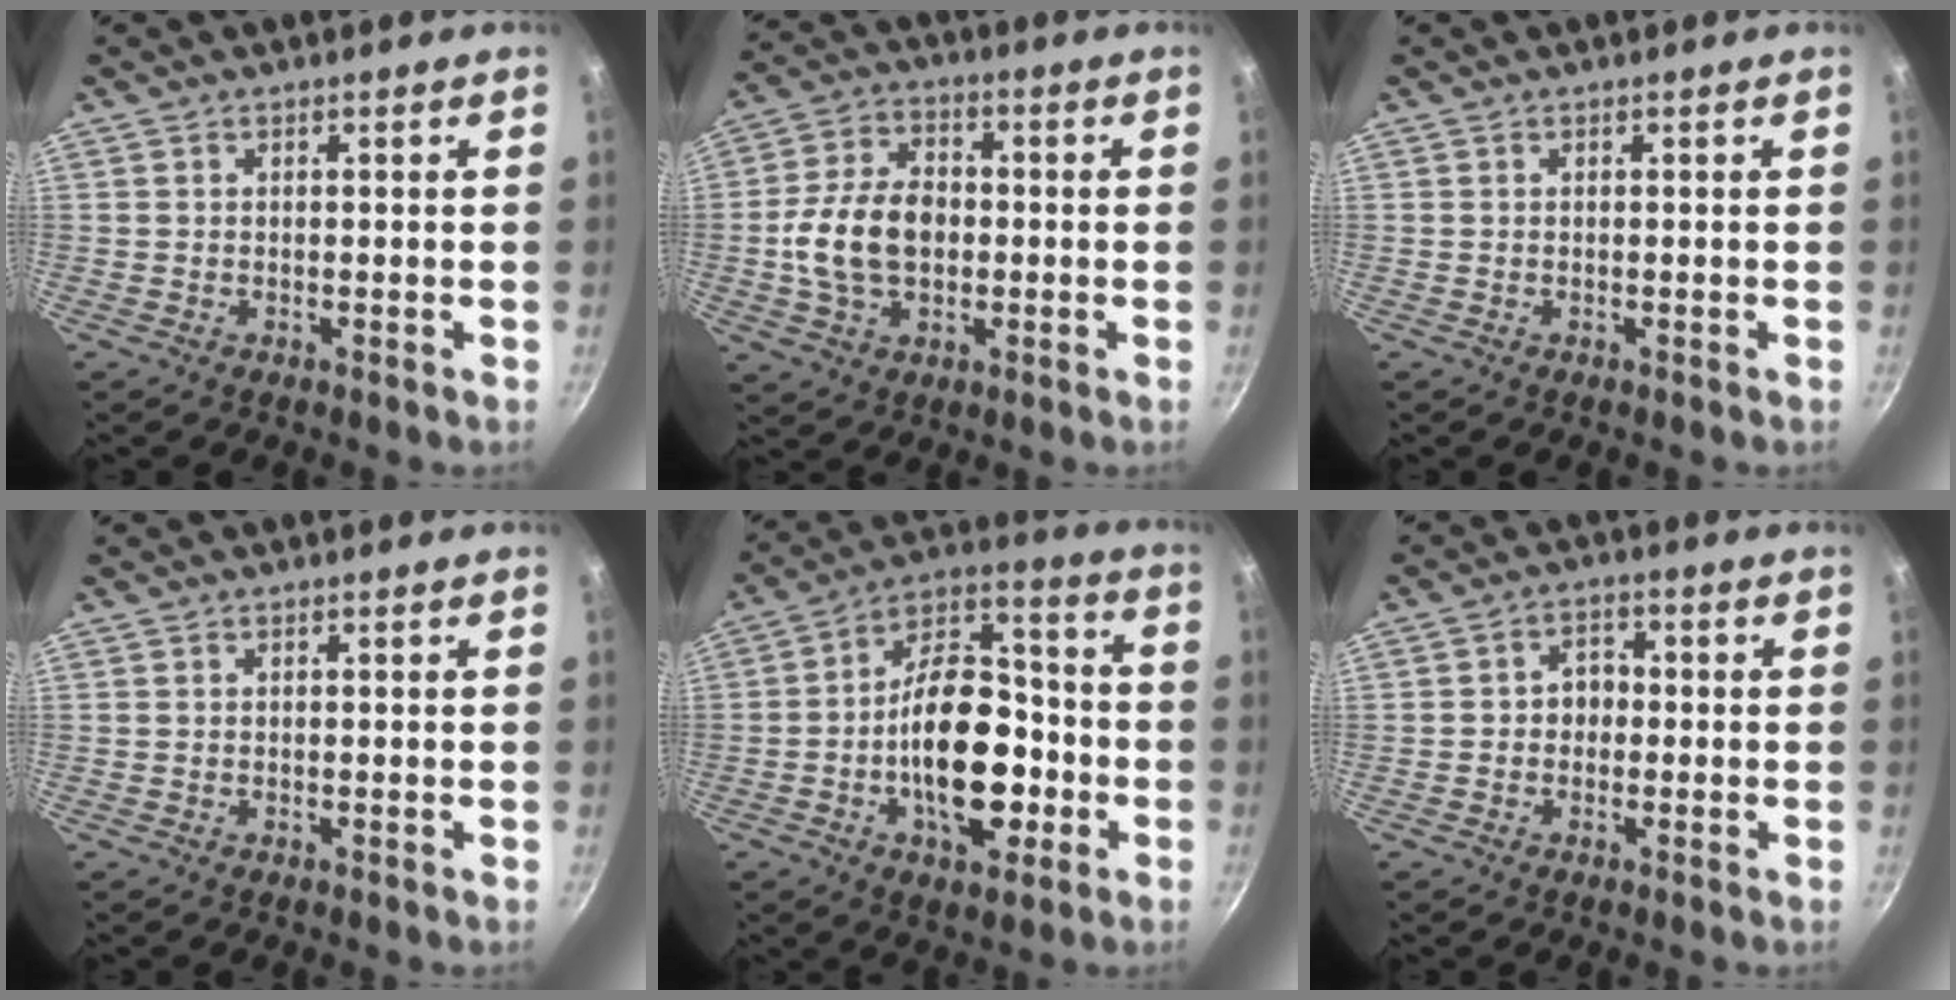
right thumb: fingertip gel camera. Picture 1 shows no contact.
{"total": 12.7, "force": [-1.0, 8.8, 9.1], "torque": [-0.151, 0.020, -0.024]}
{"total": 0.0}
{"total": 0.0}
{"total": 19.4, "force": [-4.9, 11.0, 15.2], "torque": [-0.206, 0.053, -0.085]}
{"total": 4.0, "force": [-0.5, 3.3, 2.2], "torque": [-0.007, 0.012, -0.014]}